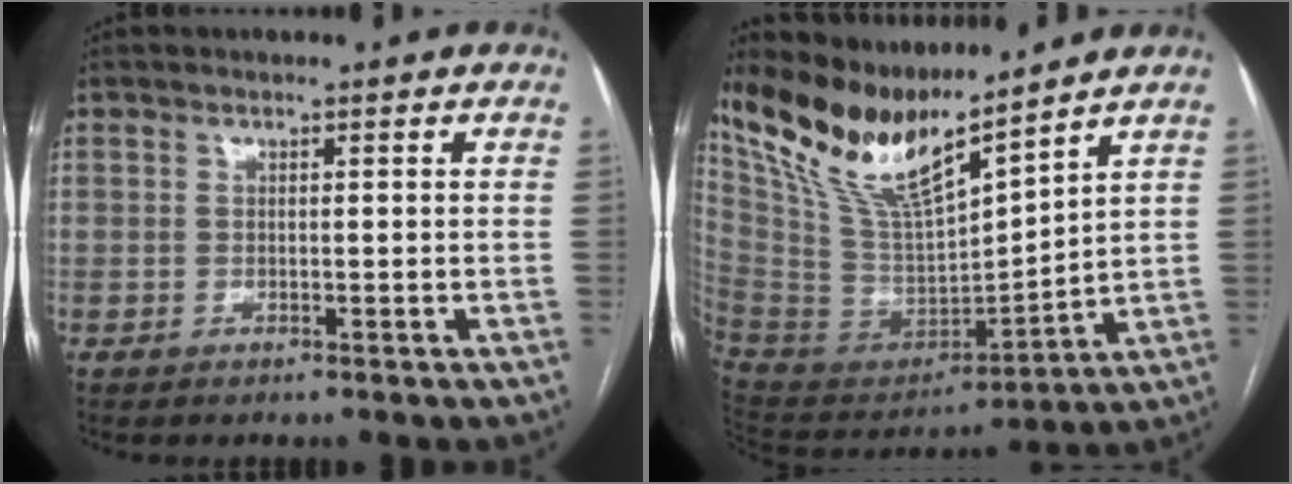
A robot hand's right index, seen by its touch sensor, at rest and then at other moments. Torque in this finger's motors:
{"motor_torque": [1.02, 1.12, 0.34, 0.07]}